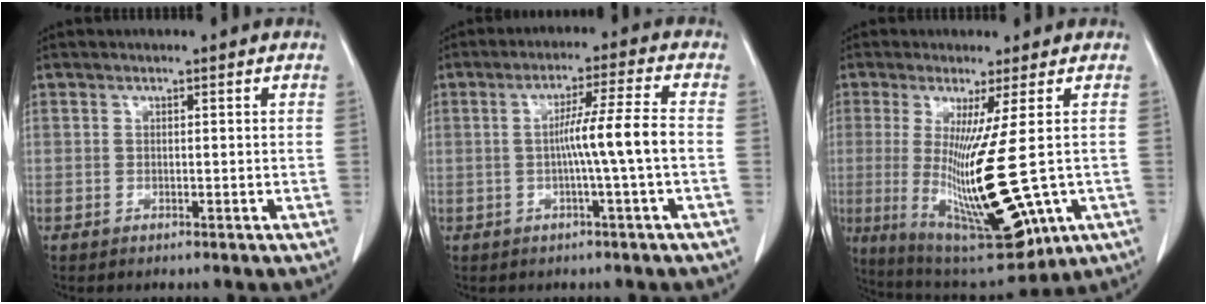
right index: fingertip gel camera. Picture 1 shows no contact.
{"total": 6.9, "force": [-1.1, -1.5, 6.7], "torque": [-0.112, 0.010, -0.016]}
{"total": 18.2, "force": [-2.2, 2.3, 17.9], "torque": [-0.349, -0.044, -0.019]}